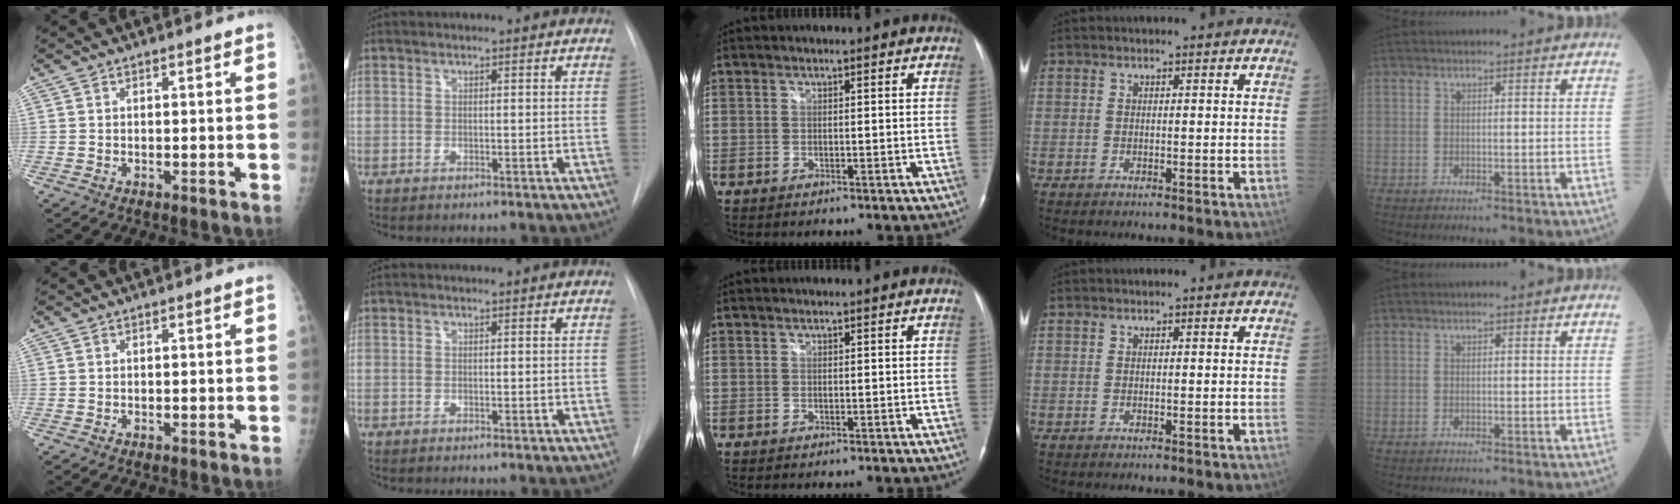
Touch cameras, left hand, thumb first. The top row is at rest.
{}